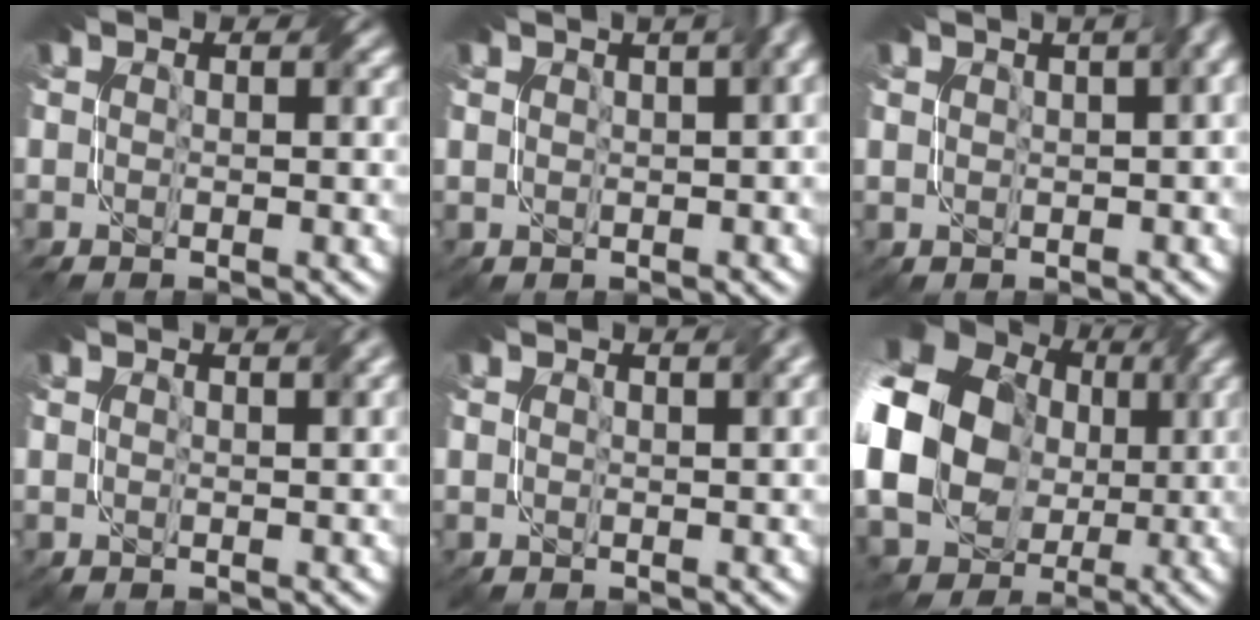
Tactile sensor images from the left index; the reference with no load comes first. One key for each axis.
{"total": 10.6, "fx": 3.5, "fy": 5.4, "fz": 8.3, "tx": -0.087, "ty": 0.042, "tz": 0.033}
{"total": 11.5, "fx": 3.7, "fy": 6.0, "fz": 9.0, "tx": -0.093, "ty": 0.042, "tz": 0.033}
{"total": 2.0, "fx": 1.5, "fy": 0.7, "fz": 1.1, "tx": -0.004, "ty": 0.004, "tz": 0.022}
{"total": 2.6, "fx": 1.8, "fy": 0.9, "fz": 1.6, "tx": -0.010, "ty": 0.009, "tz": 0.023}
{"total": 22.6, "fx": 0.2, "fy": 20.2, "fz": 10.2, "tx": -0.228, "ty": 0.010, "tz": -0.040}